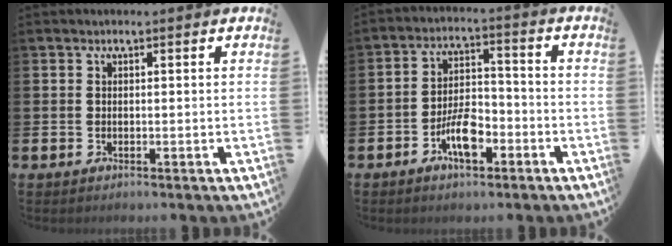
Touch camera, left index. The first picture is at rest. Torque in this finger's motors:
{"motor_torque": [0.45, -0.01, 0.40, 0.16]}